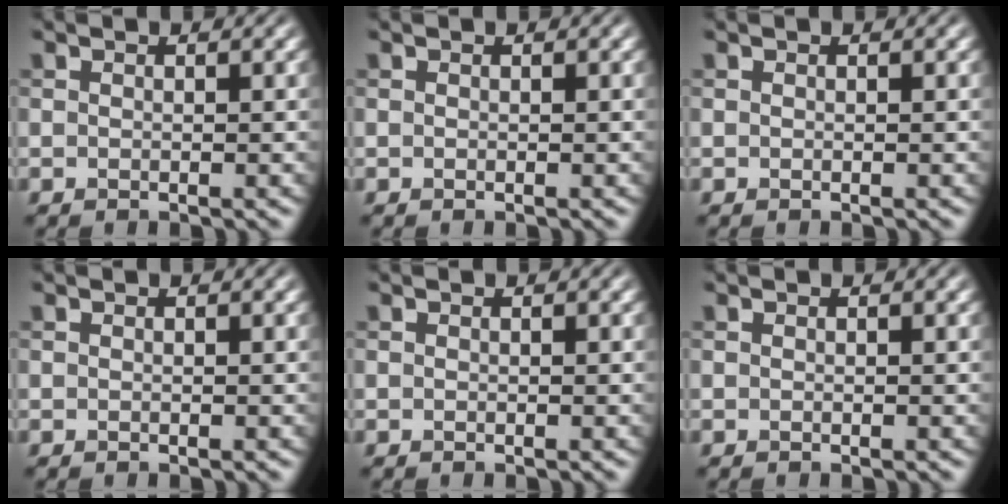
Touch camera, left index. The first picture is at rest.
{"total": 0.0}
{"total": 0.0}
{"total": 0.0}
{"total": 0.0}
{"total": 0.0}